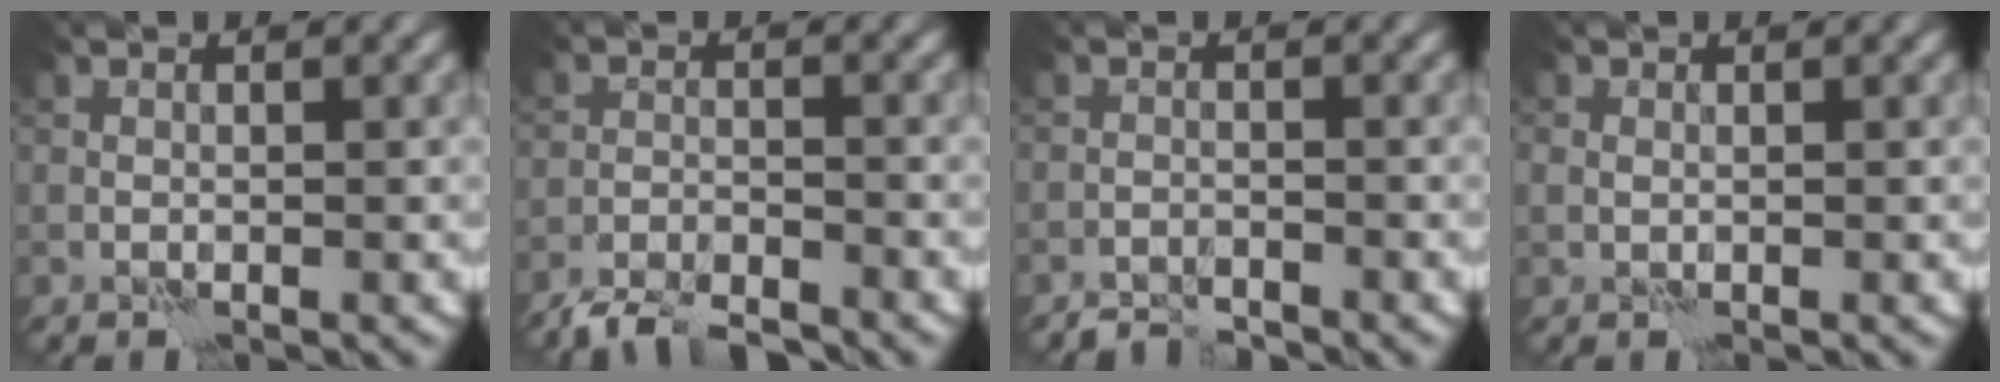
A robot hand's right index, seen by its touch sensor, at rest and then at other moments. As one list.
[{"total": 4.5, "force": [-4.2, 0.8, 1.4], "torque": [-0.024, -0.003, -0.081]}, {"total": 1.6, "force": [-1.6, 0.1, -0.2], "torque": [0.010, 0.006, -0.032]}, {"total": 0.8, "force": [0.2, 0.7, 0.3], "torque": [-0.006, 0.002, 0.004]}]